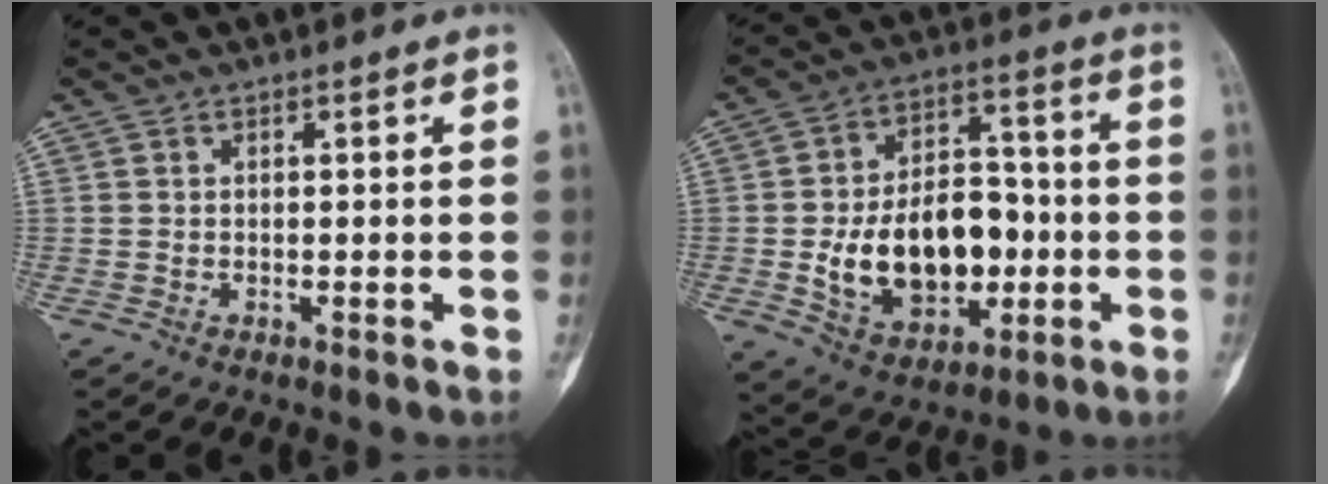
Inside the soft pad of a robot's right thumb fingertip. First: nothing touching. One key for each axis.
{"total": 18.8, "fx": -2.8, "fy": 12.4, "fz": 13.8, "tx": -0.185, "ty": 0.028, "tz": -0.029}